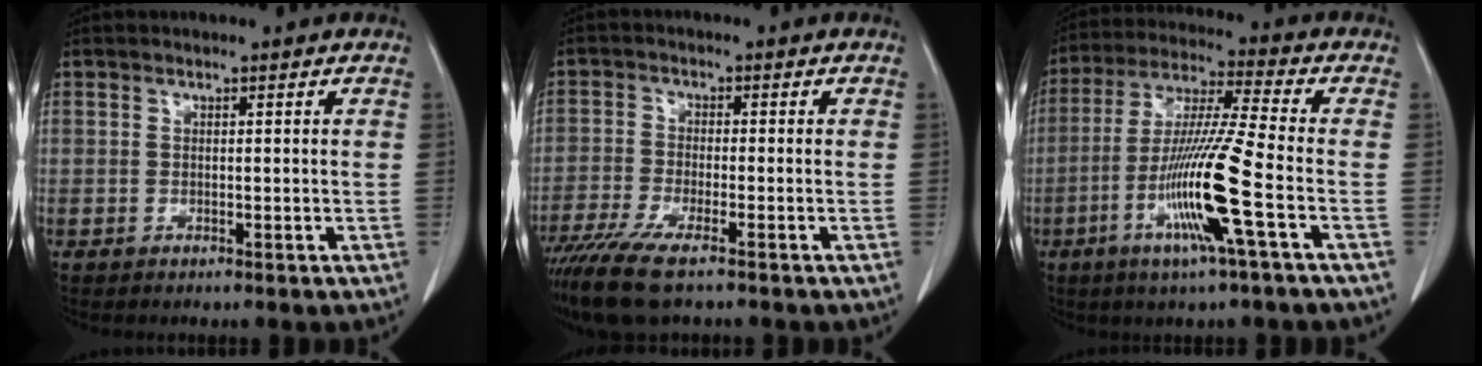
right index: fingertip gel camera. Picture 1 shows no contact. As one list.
[{"total": 8.7, "force": [-6.3, 1.3, 5.9], "torque": [-0.109, -0.023, -0.113]}, {"total": 13.9, "force": [-4.7, -1.0, 13.0], "torque": [-0.261, -0.017, -0.095]}]